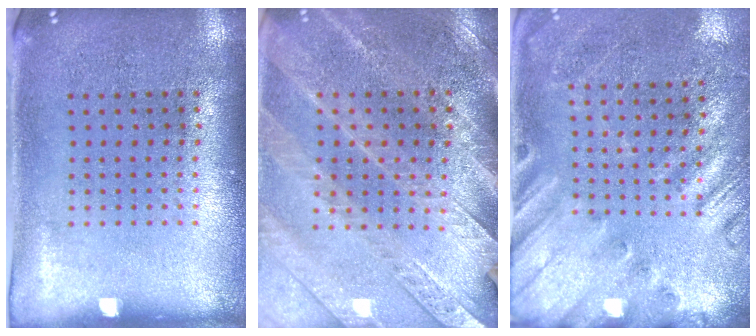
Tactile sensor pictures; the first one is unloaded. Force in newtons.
{"total": 2.8, "press": 2.7, "slide": 0.6}
{"total": 2.4, "press": 2.0, "slide": 1.4}